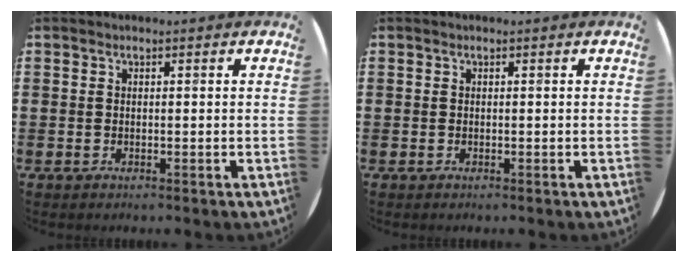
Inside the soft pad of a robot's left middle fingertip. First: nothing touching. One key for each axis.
{"total": 0.0}